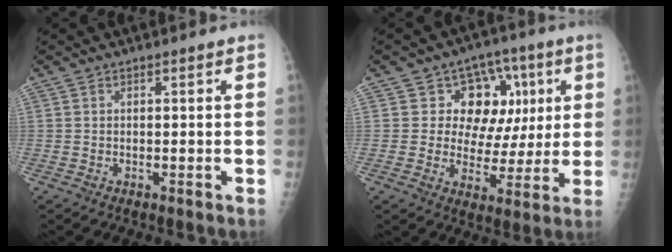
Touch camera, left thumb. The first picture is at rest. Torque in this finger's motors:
{"motor_torque": [0.07, 0.24, 0.36, -0.18, 0.05]}